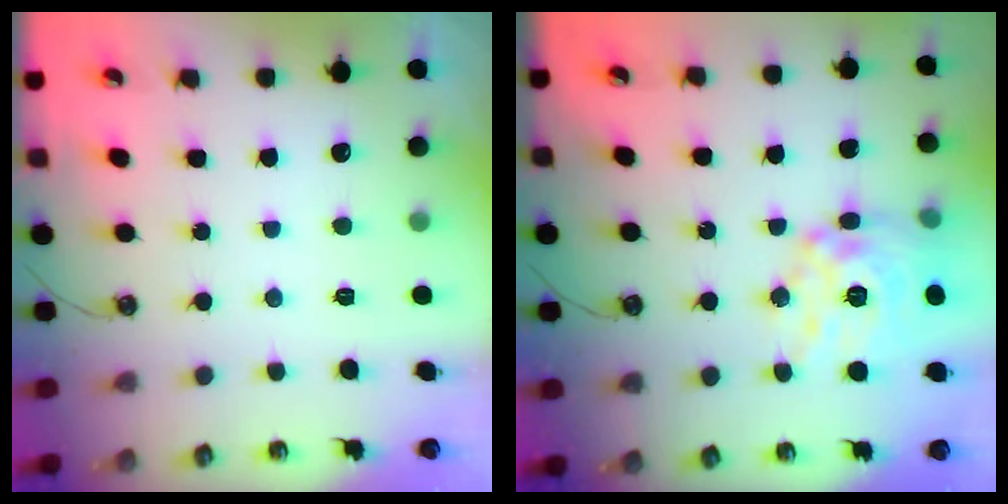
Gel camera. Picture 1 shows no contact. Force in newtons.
{"total": 15.6, "press": 15.5, "slide": 1.4}